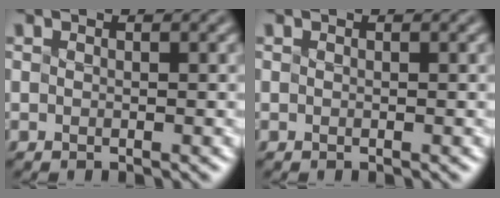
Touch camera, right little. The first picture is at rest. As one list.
[{"total": 0.0}]